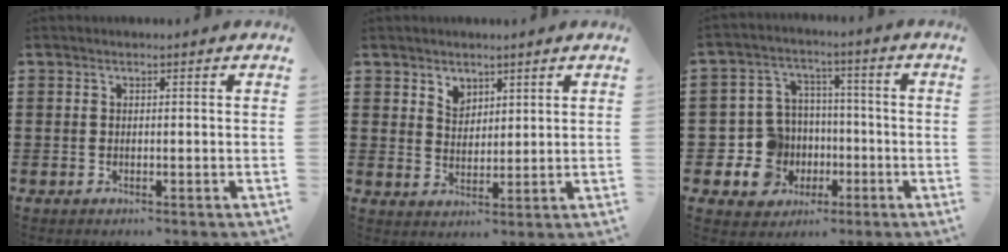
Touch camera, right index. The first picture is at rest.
{"total": 3.2, "force": [2.4, 2.0, 0.2], "torque": [-0.014, 0.006, 0.047]}
{"total": 10.0, "force": [-2.2, 9.3, 2.7], "torque": [-0.113, 0.013, -0.032]}